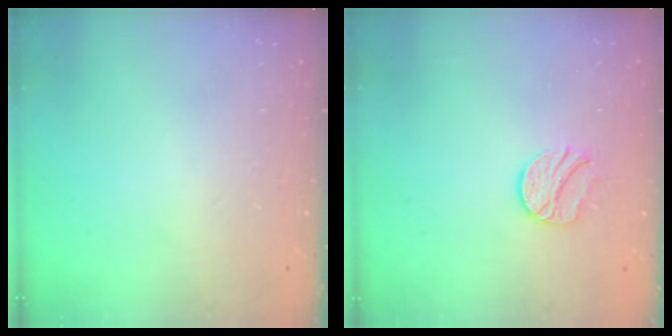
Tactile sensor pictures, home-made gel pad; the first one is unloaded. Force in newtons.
{"total": 8.7, "press": 8.7, "slide": 0.2}